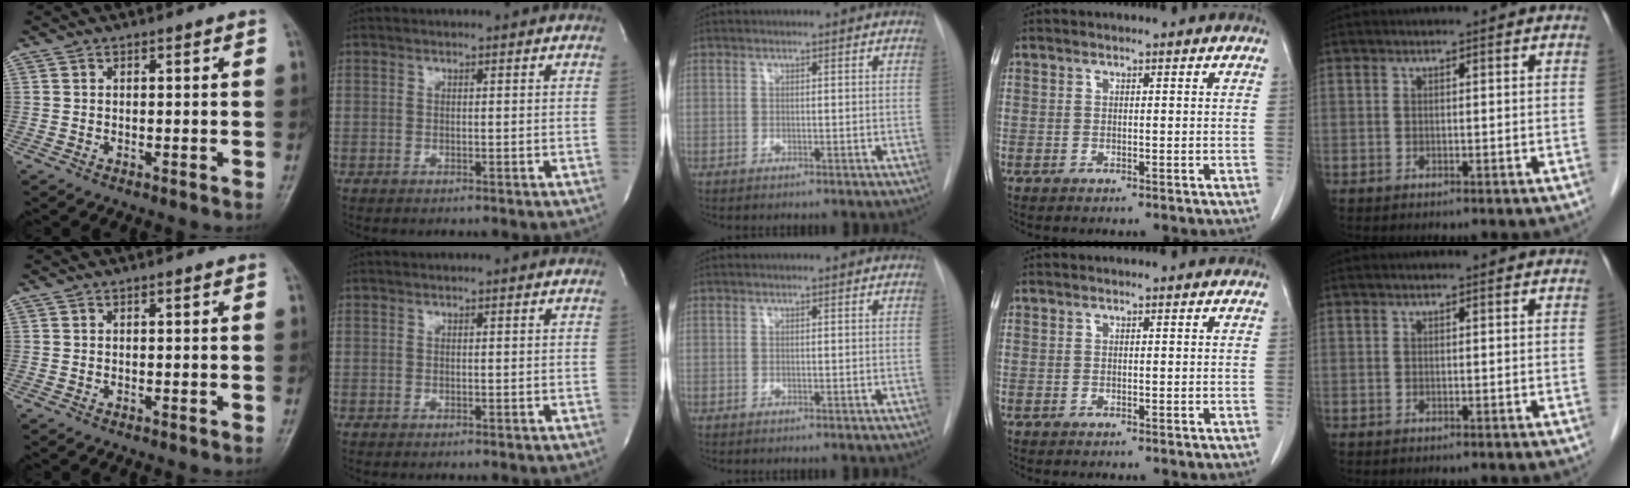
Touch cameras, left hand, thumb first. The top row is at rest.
{}